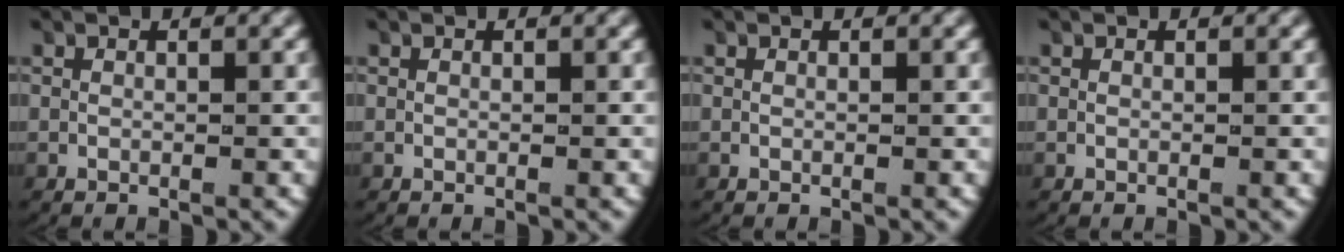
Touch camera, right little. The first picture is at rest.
{"total": 0.0}
{"total": 0.0}
{"total": 0.0}